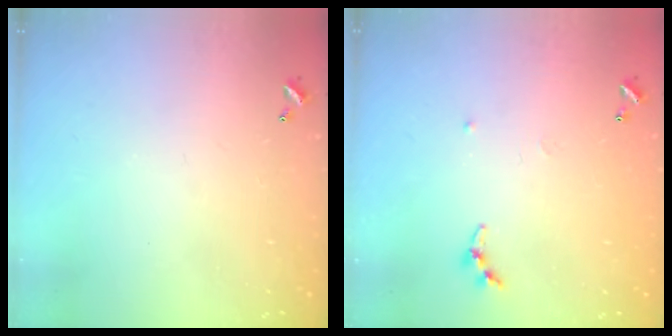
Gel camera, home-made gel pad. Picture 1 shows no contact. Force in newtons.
{"total": 5.3, "press": 5.2, "slide": 0.7}